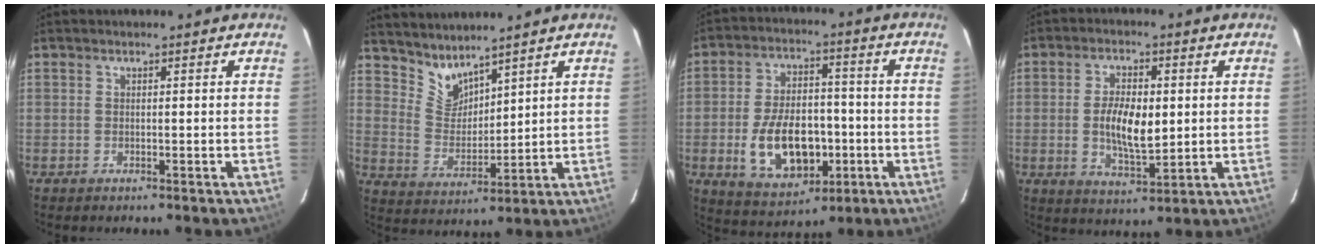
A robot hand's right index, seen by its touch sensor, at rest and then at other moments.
{"total": 6.4, "force": [5.9, 1.9, 1.8], "torque": [-0.030, -0.007, 0.123]}
{"total": 14.6, "force": [-3.7, 8.7, 11.2], "torque": [-0.222, 0.006, -0.041]}
{"total": 8.9, "force": [0.1, 4.1, 8.0], "torque": [-0.149, -0.002, 0.007]}